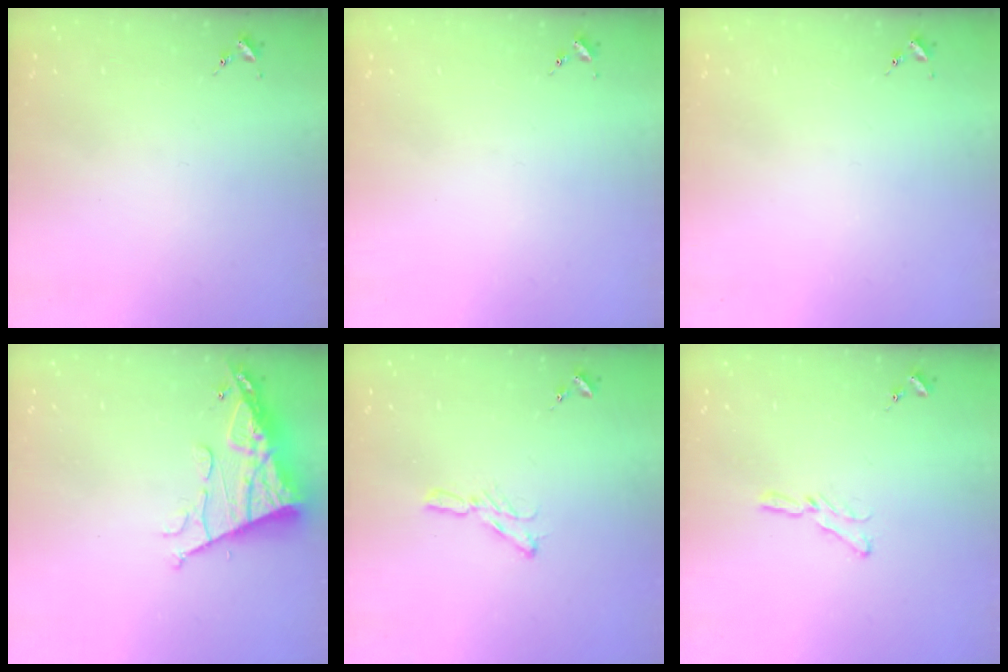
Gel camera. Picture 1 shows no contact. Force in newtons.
{"total": 0.0}
{"total": 0.0}
{"total": 12.4, "press": 12.3, "slide": 1.3}
{"total": 6.2, "press": 6.2, "slide": 0.5}
{"total": 4.7, "press": 4.7, "slide": 0.5}